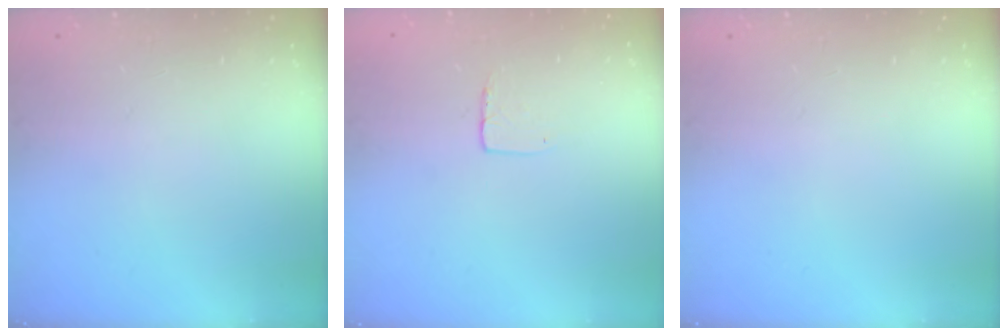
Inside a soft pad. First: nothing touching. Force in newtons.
{"total": 4.5, "press": 4.5, "slide": 0.3}
{"total": 0.0}